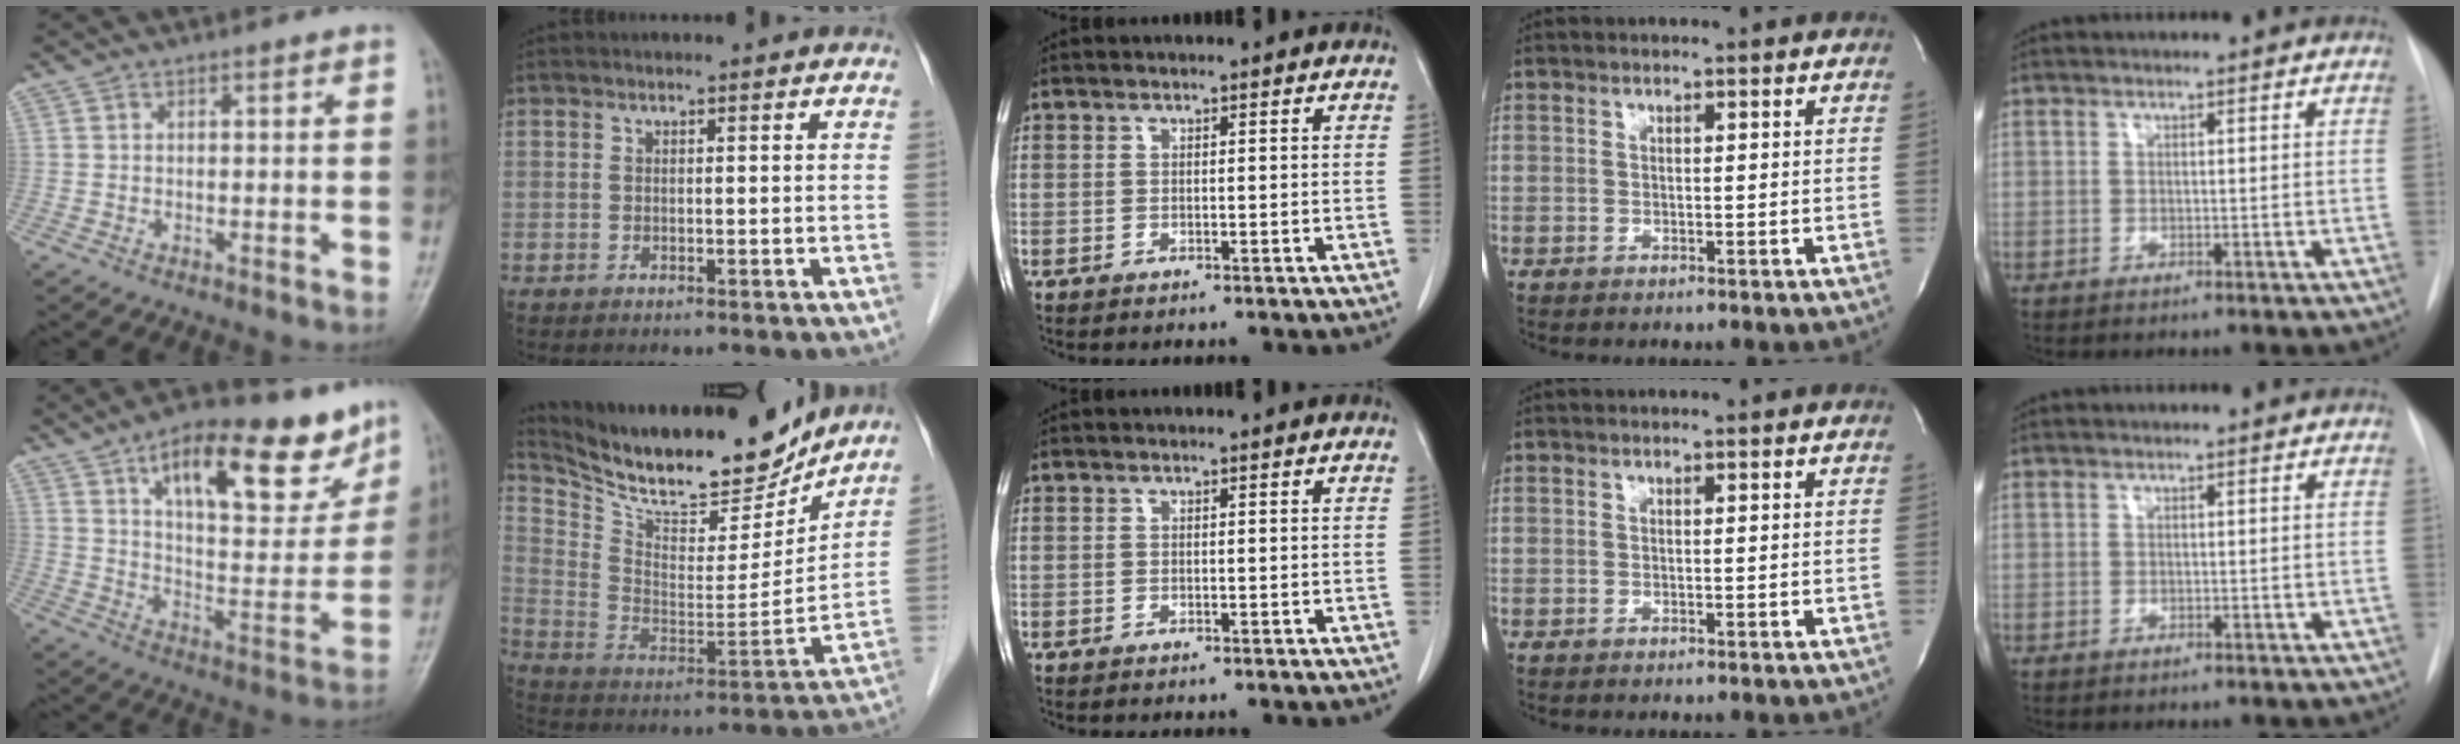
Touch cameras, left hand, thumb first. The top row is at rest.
{"thumb": {"total": 22.1, "force": [13.1, 9.2, 15.3], "torque": [-0.179, -0.047, 0.207]}, "index": {"total": 21.4, "force": [19.0, 4.9, 8.6], "torque": [-0.164, -0.019, 0.305]}}